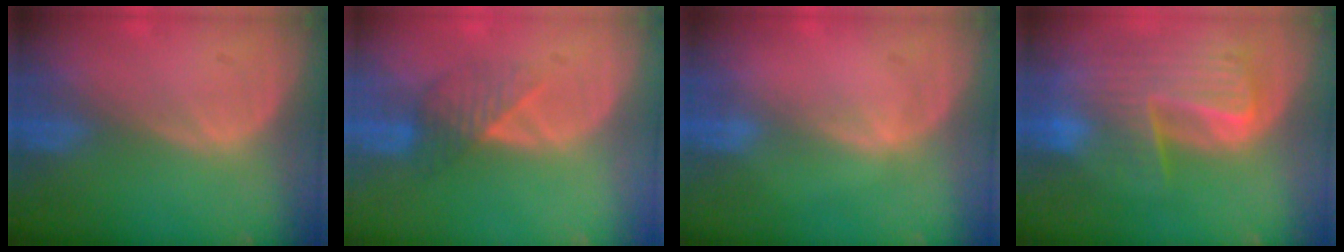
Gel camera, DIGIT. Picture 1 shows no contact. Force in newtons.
{"total": 4.0, "press": 3.7, "slide": 1.6}
{"total": 0.6, "press": 0.5, "slide": 0.2}
{"total": 10.0, "press": 8.7, "slide": 5.0}